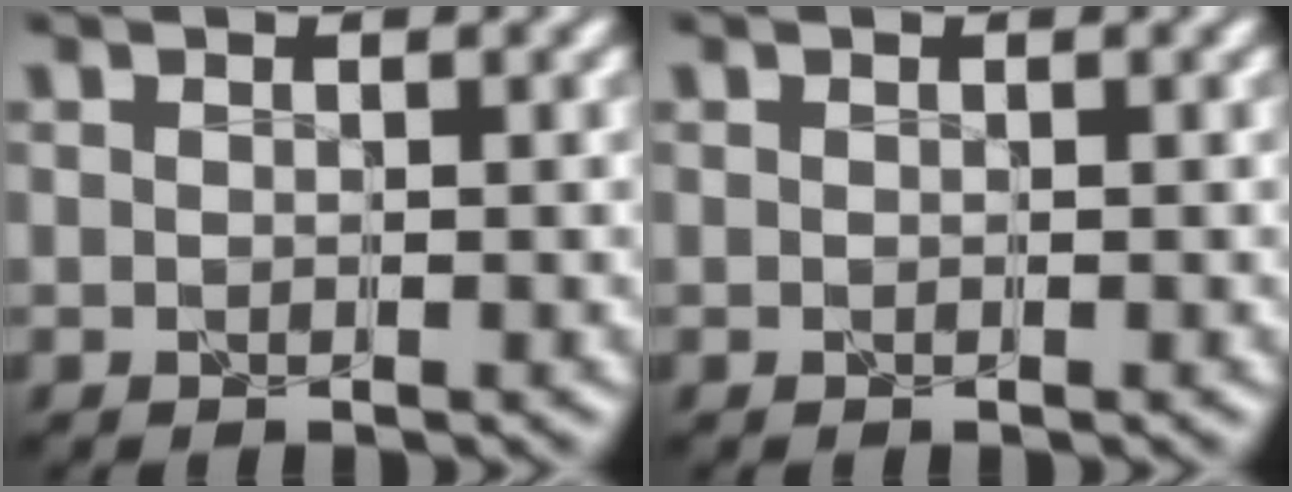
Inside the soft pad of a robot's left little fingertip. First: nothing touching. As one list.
[{"total": 0.0}]